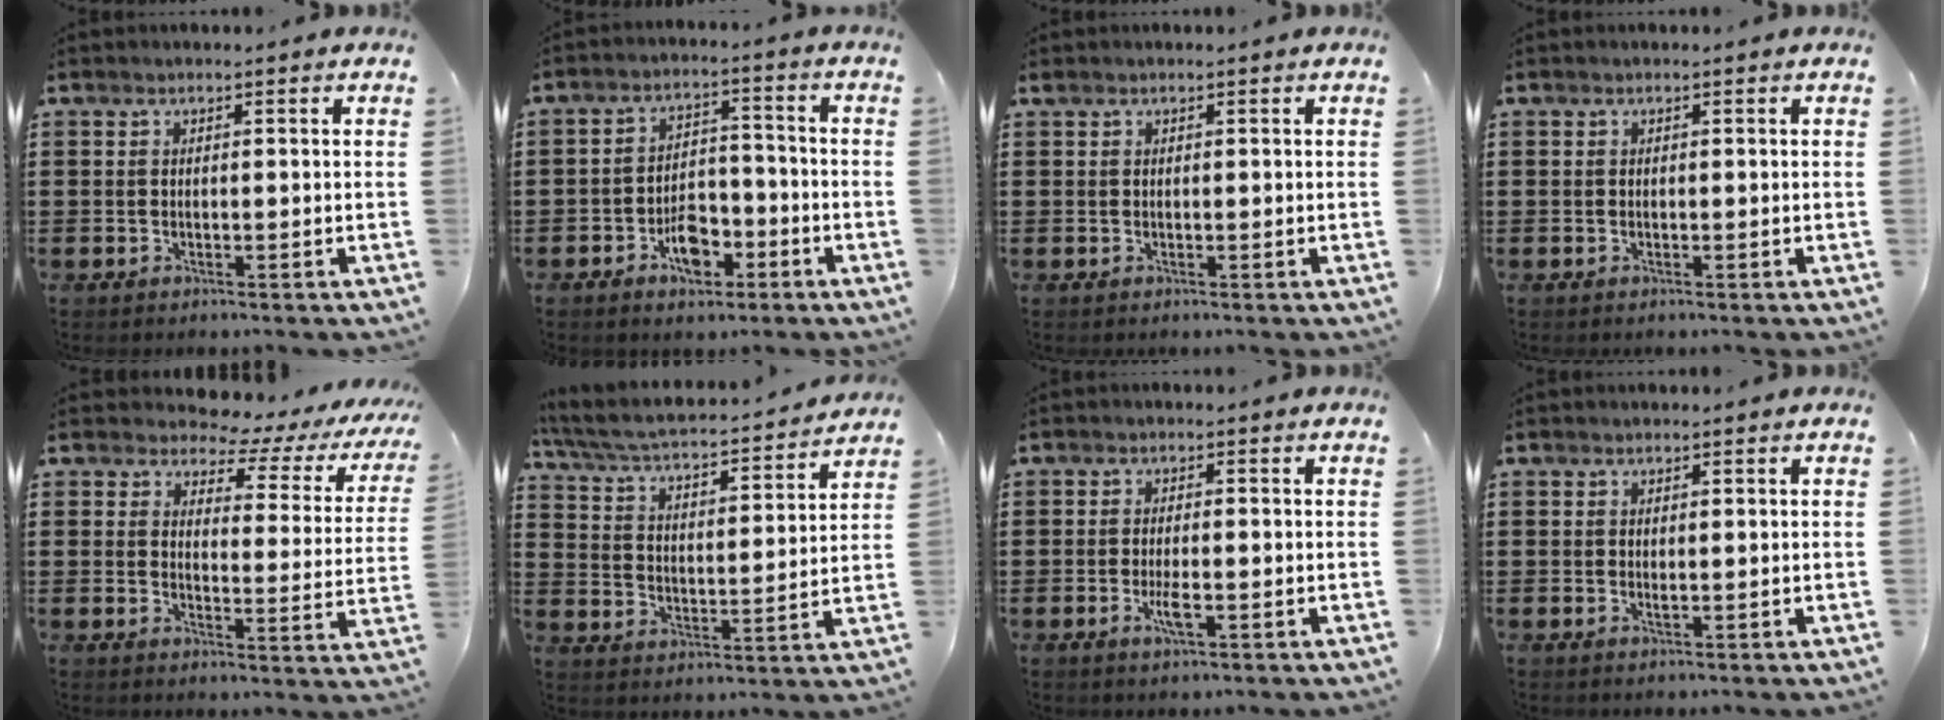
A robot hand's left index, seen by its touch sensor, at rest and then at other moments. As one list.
[{"total": 6.0, "force": [-3.1, 3.5, 3.7], "torque": [-0.052, 0.011, -0.056]}, {"total": 0.0}, {"total": 0.0}, {"total": 3.8, "force": [3.1, 1.7, 1.3], "torque": [-0.032, -0.026, 0.043]}, {"total": 3.9, "force": [3.5, 0.3, 1.8], "torque": [-0.054, -0.033, 0.049]}, {"total": 2.9, "force": [-0.8, 0.6, 2.8], "torque": [-0.062, -0.008, -0.018]}, {"total": 0.7, "force": [0.3, 0.1, 0.7], "torque": [-0.014, -0.003, 0.006]}]